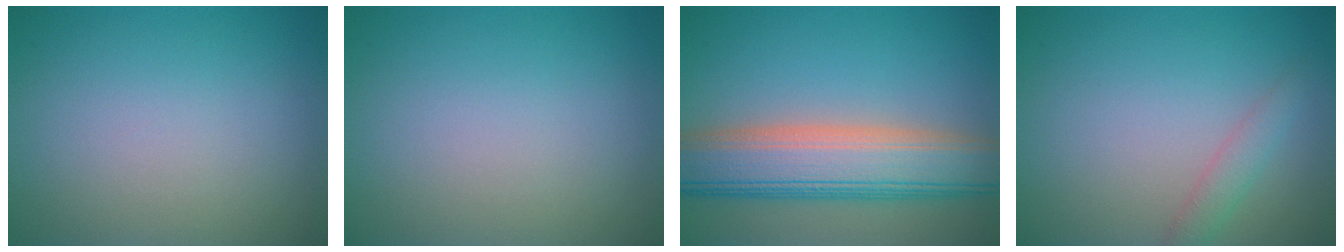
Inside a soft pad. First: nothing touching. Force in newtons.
{"total": 0.0}
{"total": 9.2, "press": 9.2, "slide": 0.5}
{"total": 1.7, "press": 1.7, "slide": 0.0}